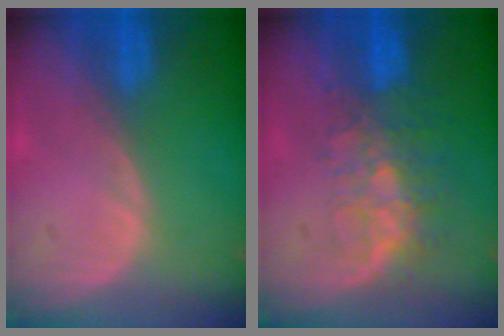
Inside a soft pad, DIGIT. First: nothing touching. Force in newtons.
{"total": 8.2, "press": 6.7, "slide": 4.6}